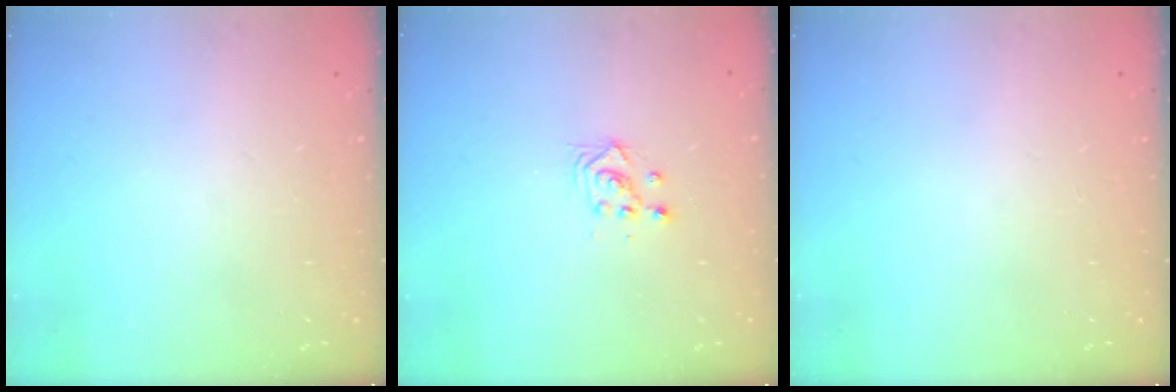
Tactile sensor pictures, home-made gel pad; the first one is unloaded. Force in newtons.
{"total": 2.3, "press": 2.3, "slide": 0.1}
{"total": 0.0}